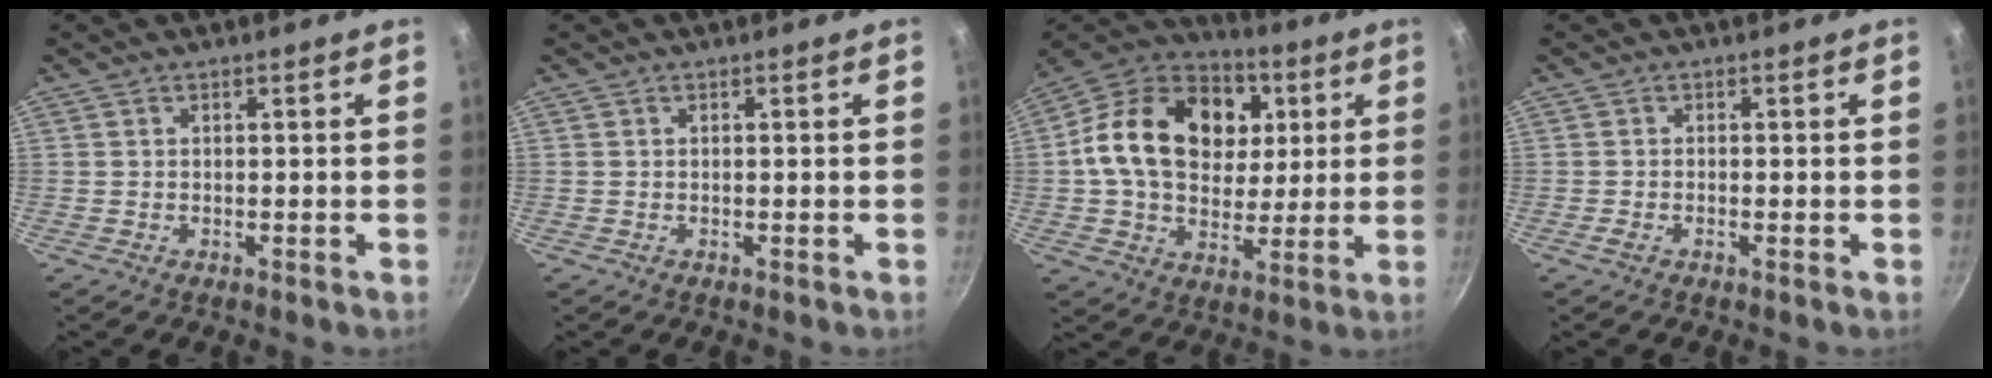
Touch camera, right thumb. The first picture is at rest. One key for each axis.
{"total": 0.0}
{"total": 22.8, "fx": 4.8, "fy": 16.9, "fz": 14.5, "tx": -0.224, "ty": 0.013, "tz": 0.071}
{"total": 0.6, "fx": -0.4, "fy": 0.1, "fz": 0.4, "tx": -0.010, "ty": 0.001, "tz": -0.011}